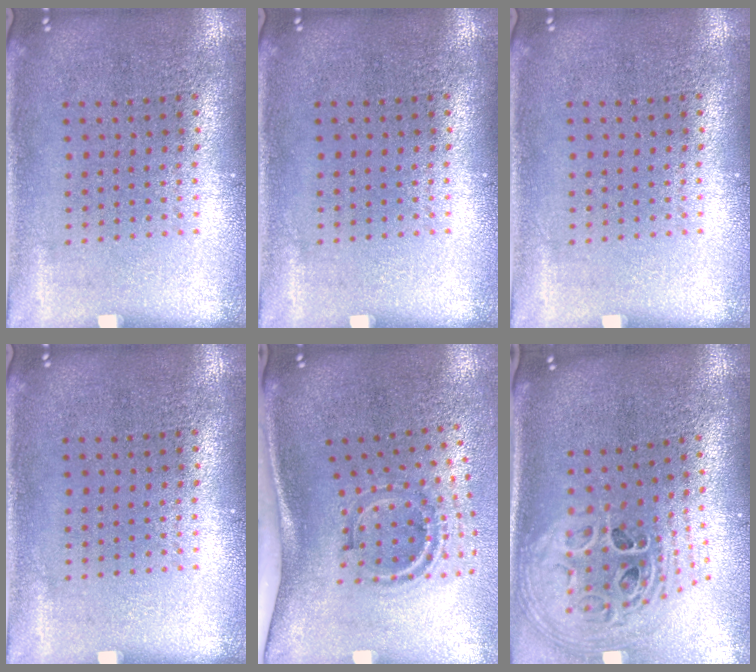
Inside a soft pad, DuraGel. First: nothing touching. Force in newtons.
{"total": 0.0}
{"total": 0.0}
{"total": 0.0}
{"total": 1.7, "press": 1.1, "slide": 1.3}
{"total": 2.9, "press": 2.0, "slide": 2.1}